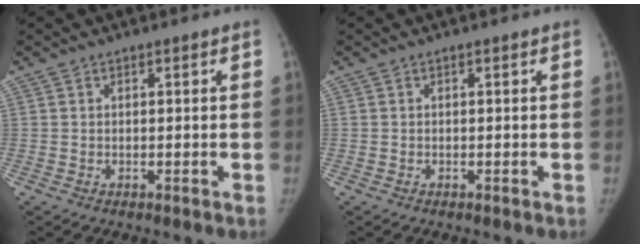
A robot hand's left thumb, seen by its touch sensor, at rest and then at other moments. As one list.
[{"total": 0.0}]